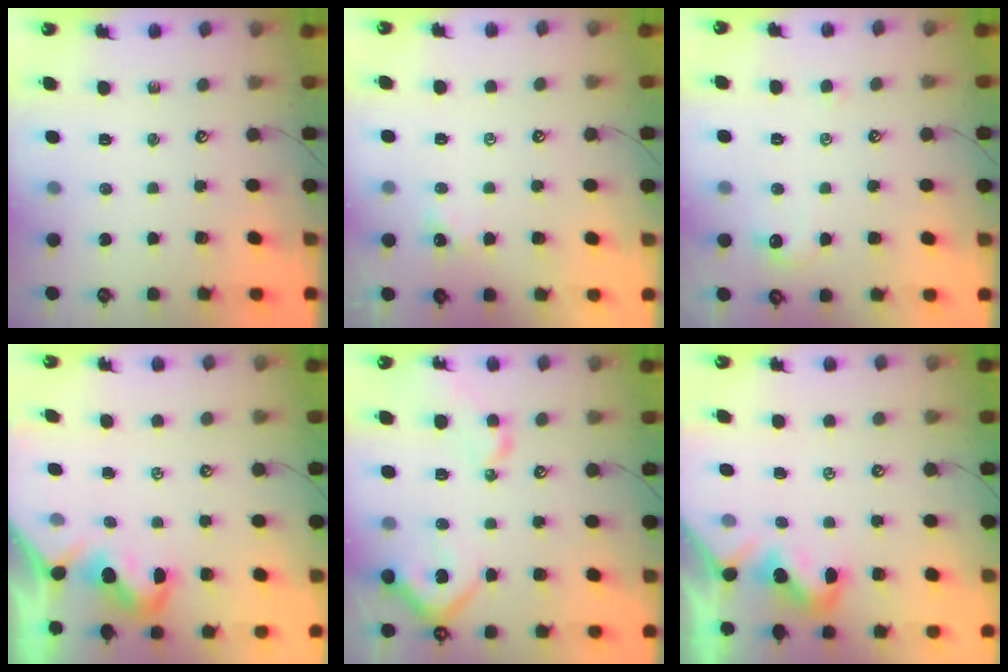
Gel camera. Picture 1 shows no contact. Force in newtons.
{"total": 0.8, "press": 0.7, "slide": 0.3}
{"total": 1.6, "press": 1.5, "slide": 0.4}
{"total": 1.8, "press": 1.8, "slide": 0.6}
{"total": 10.2, "press": 10.0, "slide": 1.9}
{"total": 0.0}